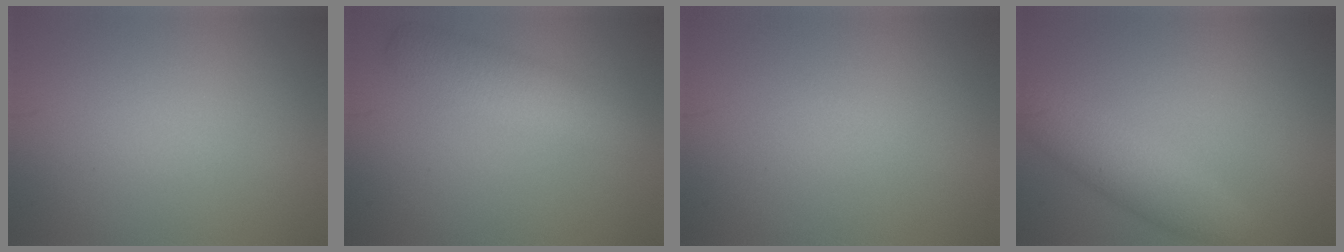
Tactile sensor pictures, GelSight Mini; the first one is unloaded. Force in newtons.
{"total": 4.1, "press": 4.1, "slide": 0.1}
{"total": 0.0}
{"total": 3.5, "press": 3.5, "slide": 0.2}